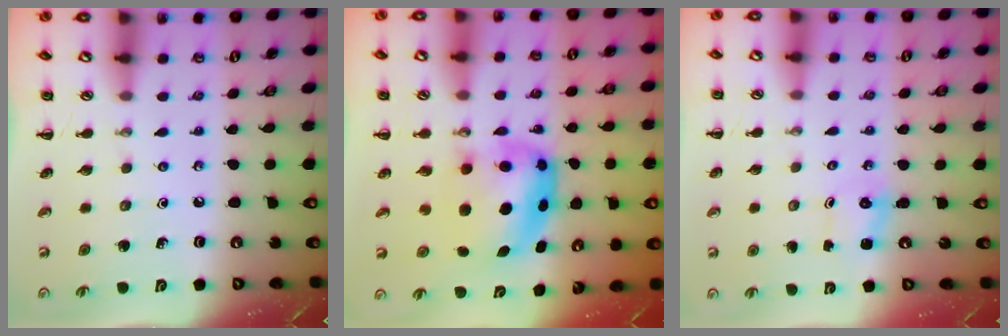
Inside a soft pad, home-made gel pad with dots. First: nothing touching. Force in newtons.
{"total": 6.1, "press": 6.0, "slide": 1.4}
{"total": 1.1, "press": 1.1, "slide": 0.4}